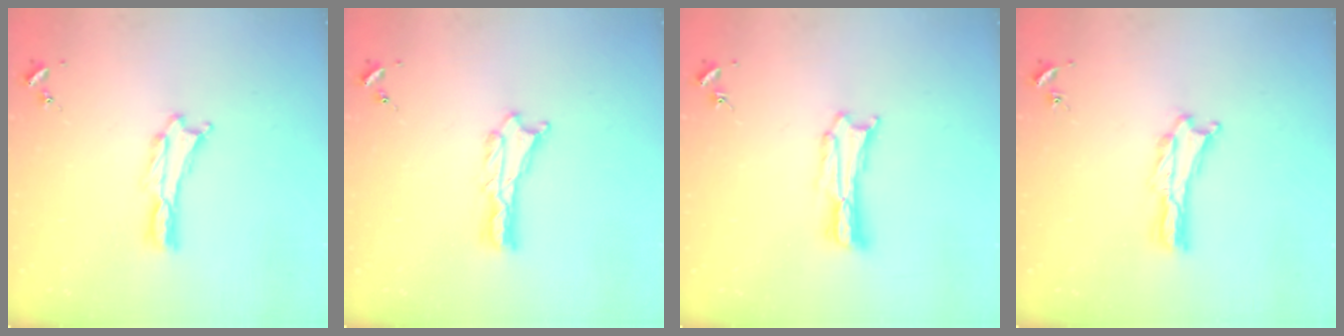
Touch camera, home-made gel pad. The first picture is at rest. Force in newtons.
{"total": 1.3, "press": 1.3, "slide": 0.1}
{"total": 1.8, "press": 1.8, "slide": 0.3}
{"total": 0.7, "press": 0.7, "slide": 0.2}